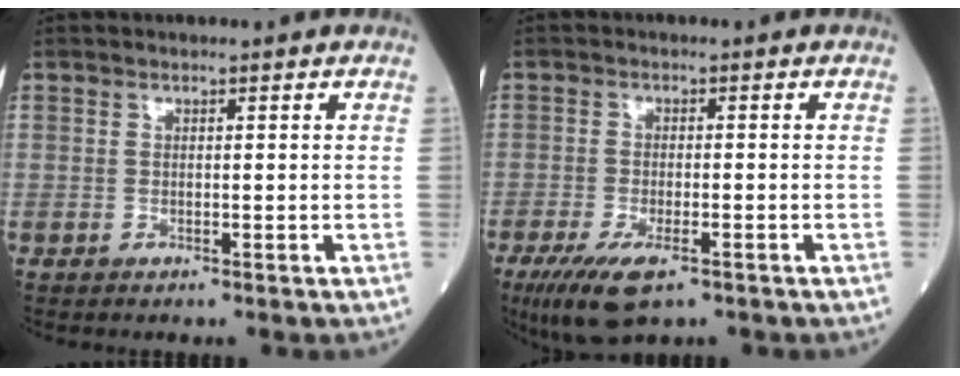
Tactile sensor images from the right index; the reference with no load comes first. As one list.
[{"total": 7.9, "force": [-4.6, 2.6, 5.9], "torque": [-0.109, -0.018, -0.077]}]